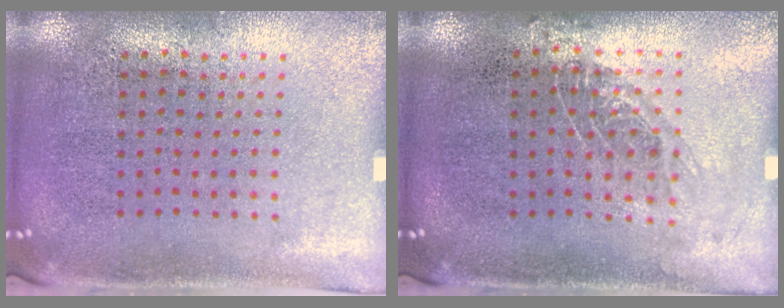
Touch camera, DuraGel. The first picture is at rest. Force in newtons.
{"total": 0.9, "press": 0.8, "slide": 0.4}